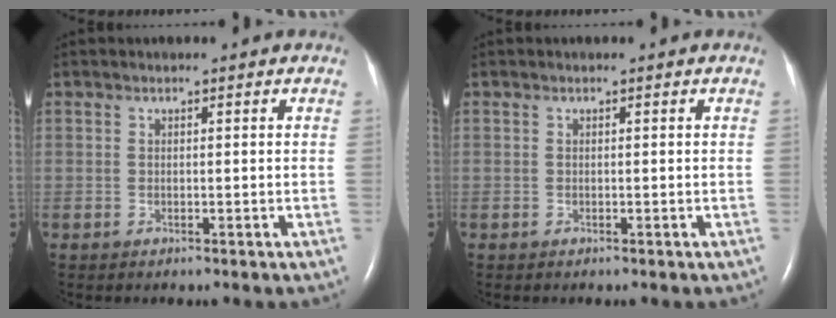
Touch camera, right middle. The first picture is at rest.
{"total": 0.0}